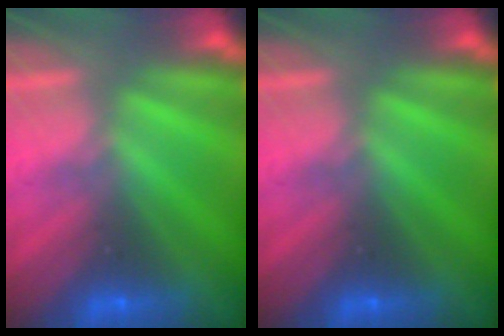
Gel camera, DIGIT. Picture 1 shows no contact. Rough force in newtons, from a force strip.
{"total": 0.0}